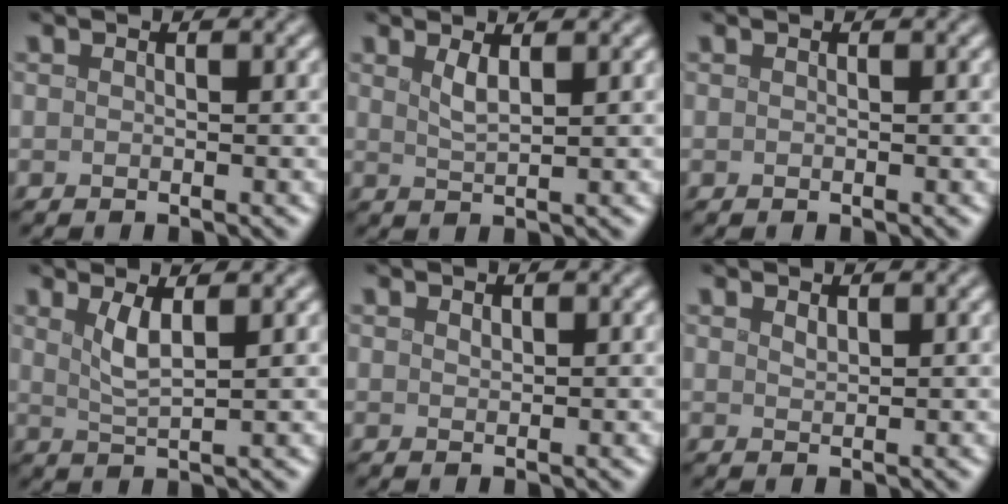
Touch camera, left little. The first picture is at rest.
{"total": 1.8, "force": [1.0, 0.5, 1.4], "torque": [-0.027, -0.003, 0.019]}
{"total": 0.0}
{"total": 2.7, "force": [1.2, 0.6, 2.3], "torque": [-0.043, -0.006, 0.026]}
{"total": 0.5, "force": [0.4, 0.2, 0.3], "torque": [-0.006, -0.002, 0.010]}
{"total": 0.8, "force": [0.7, 0.2, 0.3], "torque": [-0.007, -0.001, 0.016]}